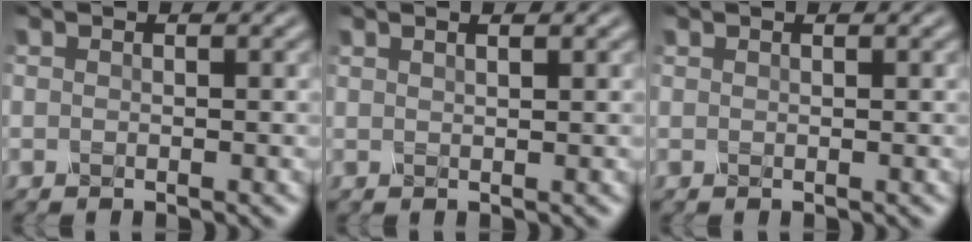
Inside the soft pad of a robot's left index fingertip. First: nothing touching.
{"total": 1.2, "force": [0.9, 0.3, 0.8], "torque": [-0.009, -0.002, 0.006]}
{"total": 0.0}